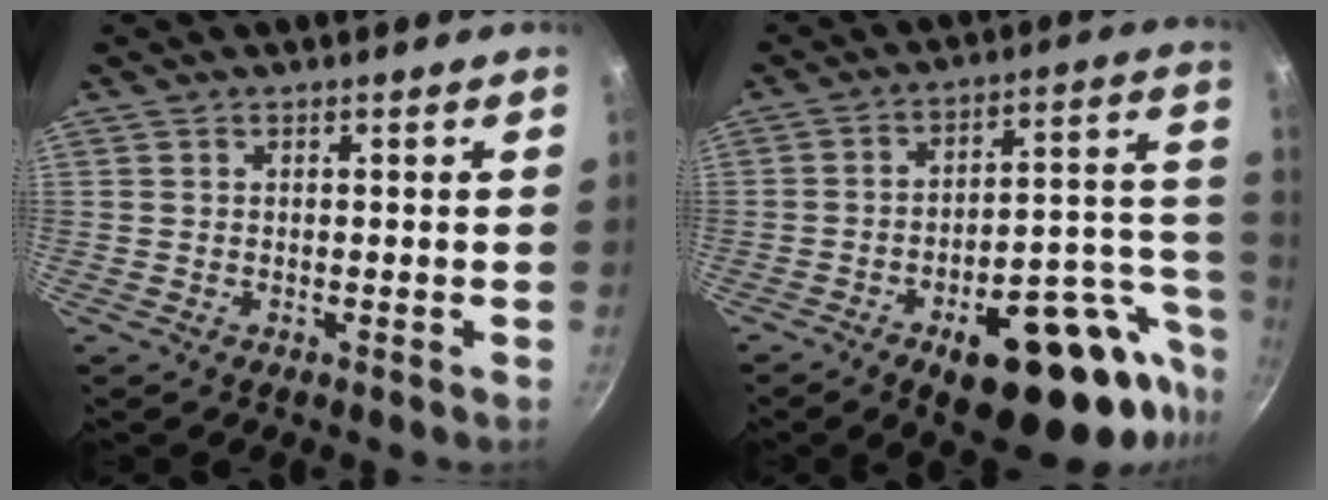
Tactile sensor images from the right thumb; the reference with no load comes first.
{"total": 24.7, "force": [-11.1, 10.3, 19.5], "torque": [-0.207, 0.055, -0.149]}